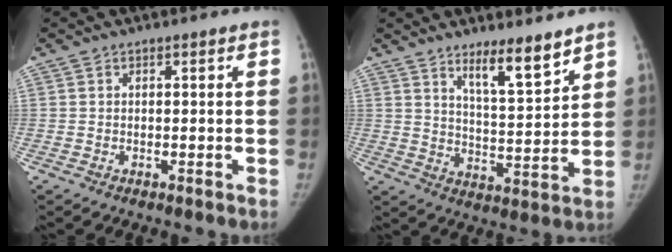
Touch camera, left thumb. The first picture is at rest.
{"total": 9.5, "force": [7.0, 1.8, 6.1], "torque": [-0.088, -0.062, 0.123]}